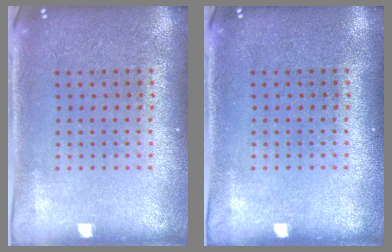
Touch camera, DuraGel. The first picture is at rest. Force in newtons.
{"total": 0.0}